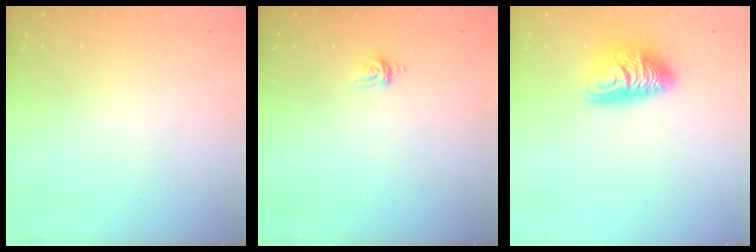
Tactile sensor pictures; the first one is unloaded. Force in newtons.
{"total": 3.4, "press": 3.4, "slide": 0.2}
{"total": 10.0, "press": 9.9, "slide": 1.1}